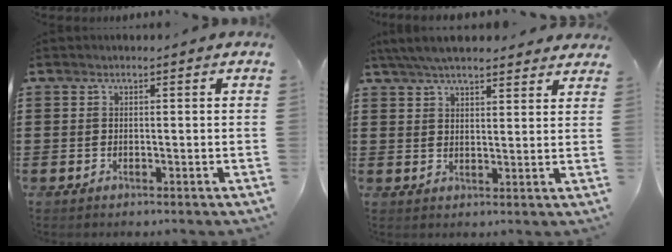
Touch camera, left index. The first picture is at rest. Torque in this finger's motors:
{"motor_torque": [2.14, 0.00, -0.07, -0.21]}